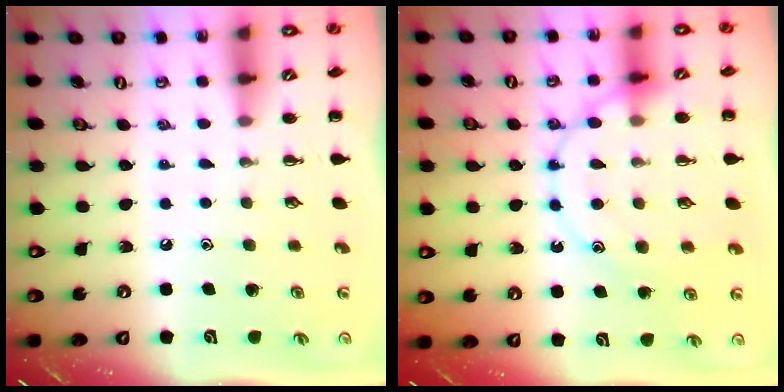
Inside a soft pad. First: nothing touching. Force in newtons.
{"total": 15.0, "press": 14.9, "slide": 1.3}